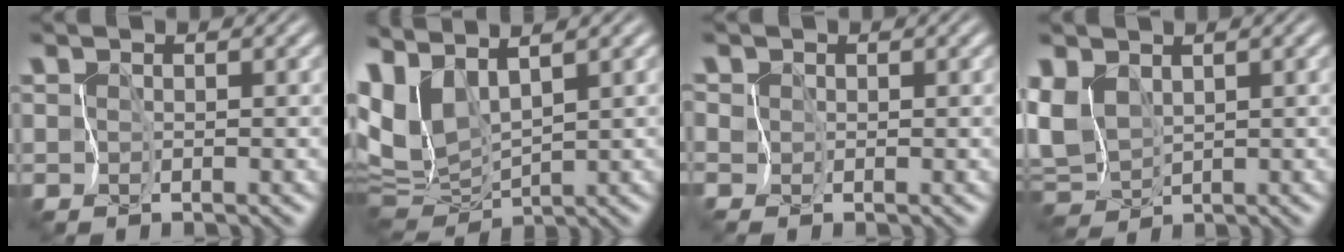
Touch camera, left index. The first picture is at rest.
{"total": 8.8, "force": [2.7, 4.4, 7.2], "torque": [-0.157, -0.006, 0.066]}
{"total": 1.6, "force": [0.9, 1.2, 0.6], "torque": [-0.008, 0.010, 0.013]}
{"total": 4.9, "force": [0.1, 3.4, 3.5], "torque": [-0.087, 0.003, -0.009]}